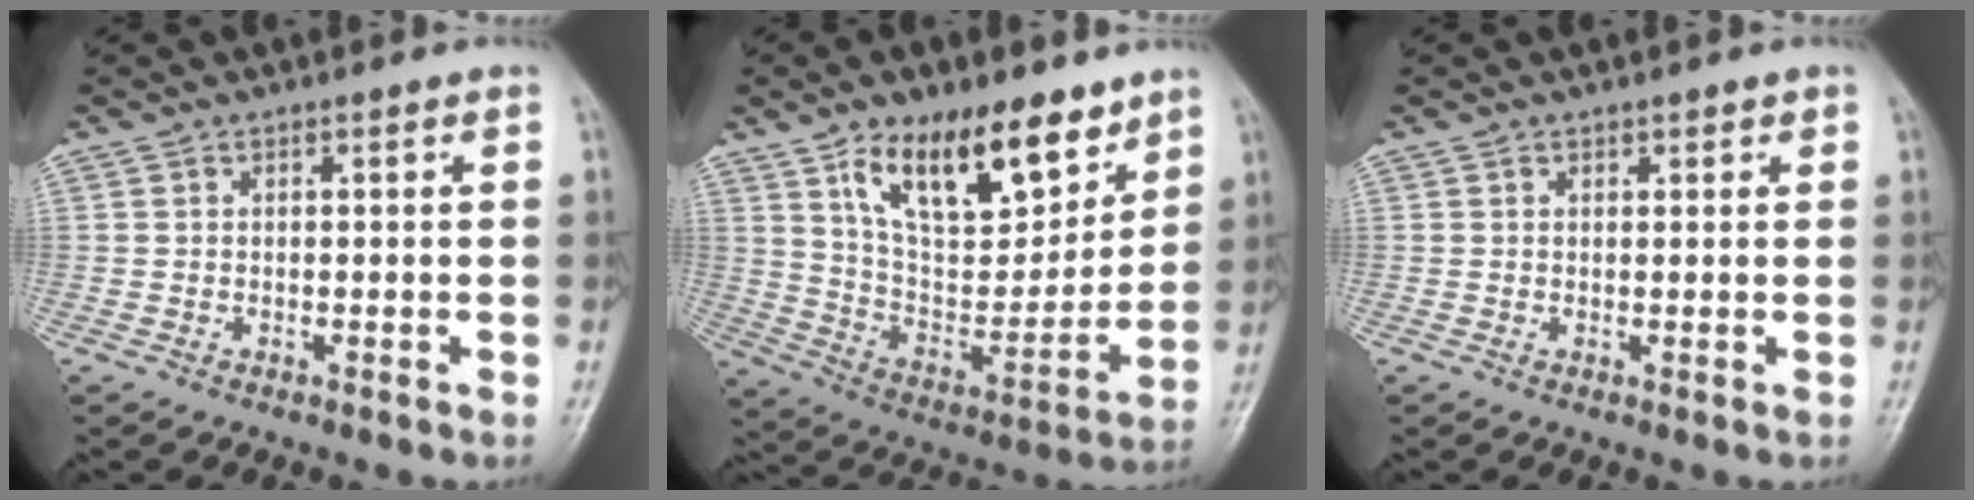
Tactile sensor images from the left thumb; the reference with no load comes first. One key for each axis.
{"total": 19.5, "fx": 11.7, "fy": 8.9, "fz": 12.7, "tx": -0.151, "ty": -0.062, "tz": 0.210}
{"total": 1.1, "fx": 0.7, "fy": 0.7, "fz": 0.5, "tx": 0.006, "ty": -0.003, "tz": 0.007}